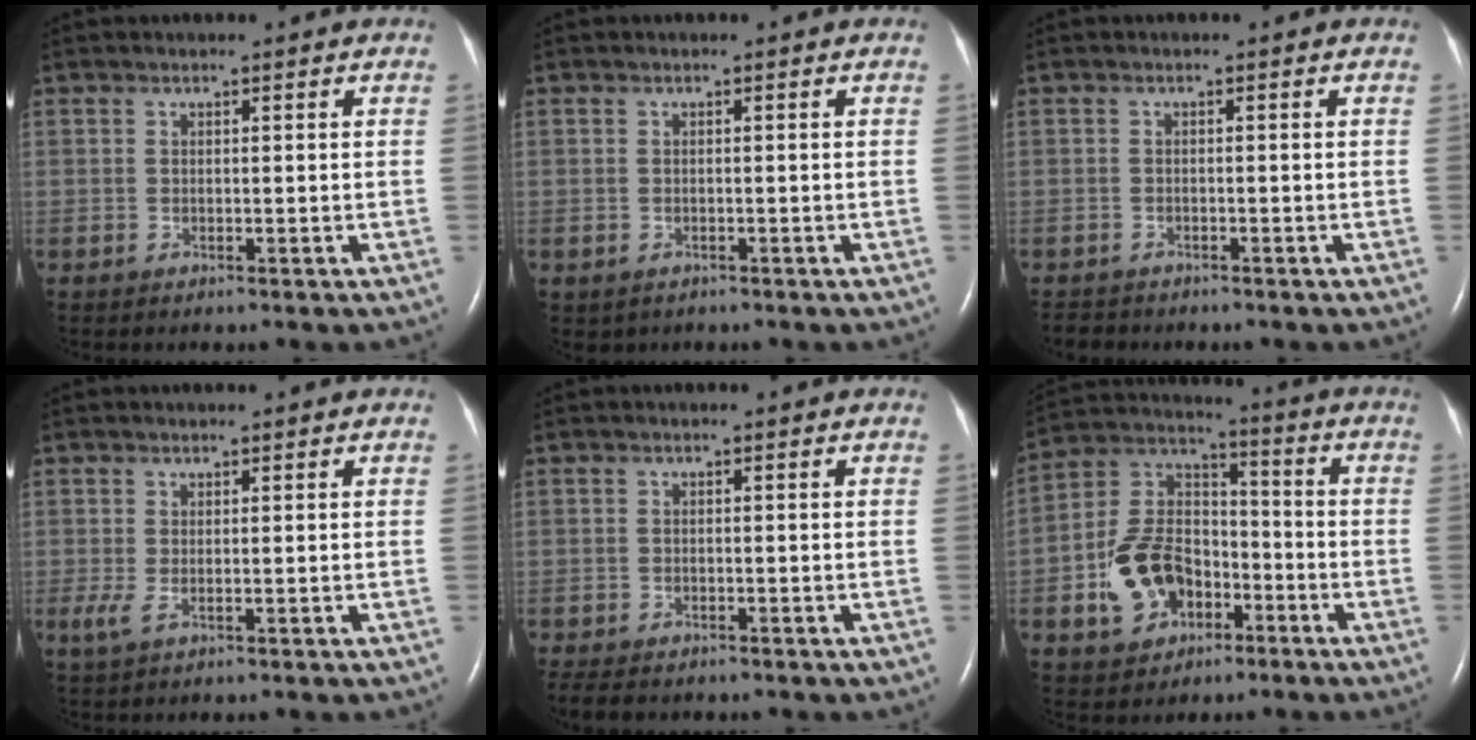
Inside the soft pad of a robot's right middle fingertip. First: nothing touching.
{"total": 1.1, "force": [-0.5, 0.9, 0.3], "torque": [-0.008, 0.002, 0.001]}
{"total": 1.9, "force": [-1.8, 0.7, 0.0], "torque": [-0.001, -0.004, -0.028]}
{"total": 1.7, "force": [-0.3, 0.4, 1.6], "torque": [-0.040, -0.006, -0.003]}
{"total": 4.7, "force": [-3.9, 1.7, 2.1], "torque": [-0.033, -0.010, -0.056]}
{"total": 12.4, "force": [-4.5, 8.6, 7.6], "torque": [-0.169, 0.027, -0.074]}